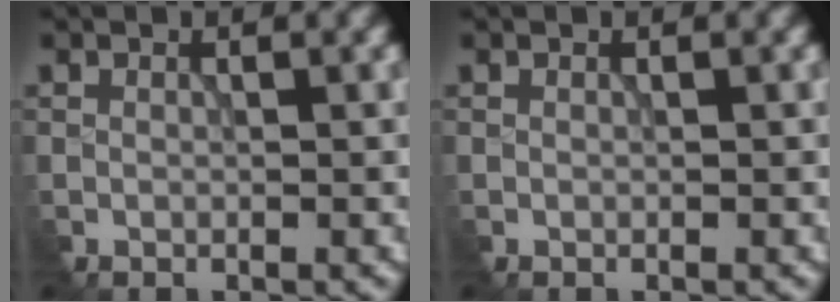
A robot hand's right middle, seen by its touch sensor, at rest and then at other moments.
{"total": 0.0}